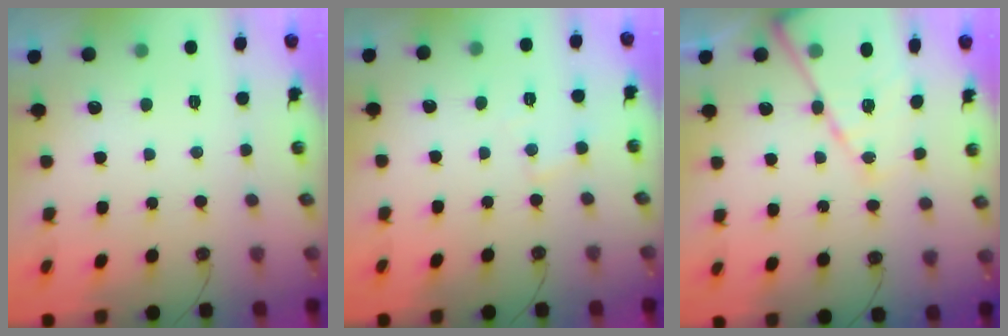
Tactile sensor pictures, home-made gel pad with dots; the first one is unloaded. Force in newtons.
{"total": 3.9, "press": 3.9, "slide": 0.5}
{"total": 15.3, "press": 15.2, "slide": 1.6}